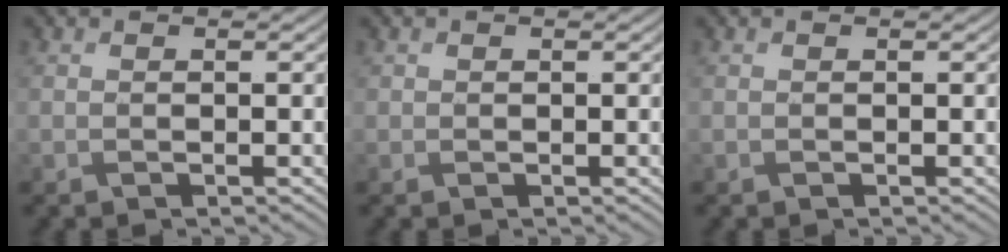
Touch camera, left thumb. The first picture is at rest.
{"total": 0.8, "force": [0.2, 0.8, 0.2], "torque": [-0.005, -0.001, 0.002]}
{"total": 0.0}